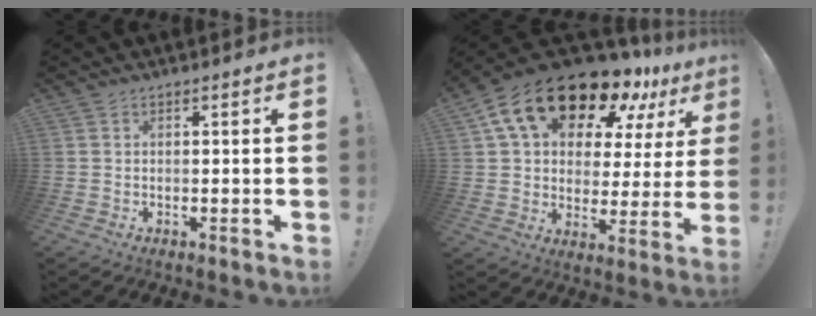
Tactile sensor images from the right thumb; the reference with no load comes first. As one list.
[{"total": 22.3, "force": [14.5, 11.2, 12.8], "torque": [-0.205, -0.090, 0.260]}]